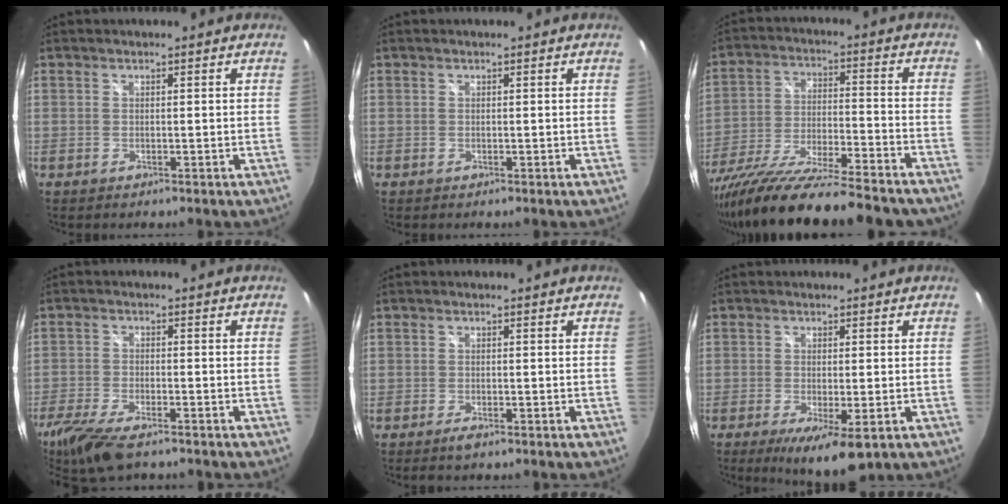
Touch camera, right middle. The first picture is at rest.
{"total": 0.0}
{"total": 25.1, "force": [-20.9, 3.0, 13.5], "torque": [-0.249, -0.076, -0.331]}
{"total": 12.2, "force": [-9.1, 3.8, 7.2], "torque": [-0.172, -0.043, -0.168]}
{"total": 1.6, "force": [-1.2, 0.4, 1.0], "torque": [-0.021, -0.003, -0.022]}
{"total": 8.0, "force": [-3.9, 2.0, 6.7], "torque": [-0.122, -0.029, -0.055]}